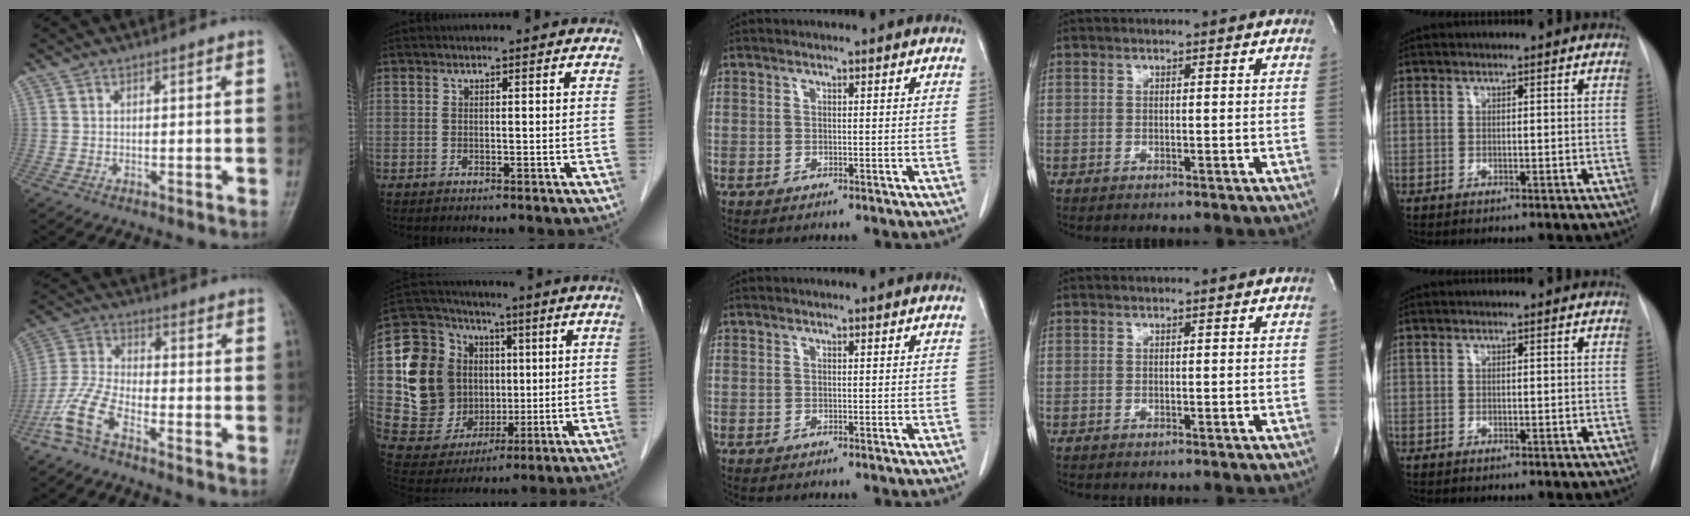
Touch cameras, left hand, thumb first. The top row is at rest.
{"thumb": {"total": 8.2, "force": [-5.4, 2.7, 5.5], "torque": [-0.129, 0.024, -0.124]}, "index": {"total": 16.7, "force": [1.3, 14.0, 9.0], "torque": [-0.183, 0.045, 0.050]}}